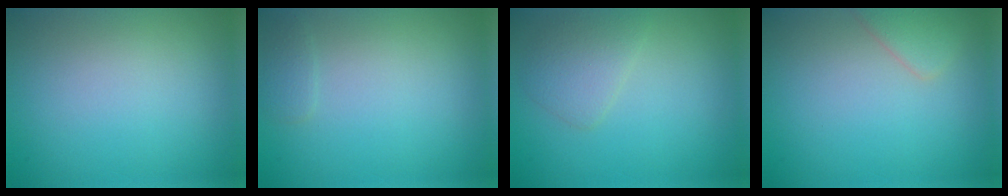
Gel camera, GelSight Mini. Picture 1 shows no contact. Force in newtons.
{"total": 0.8, "press": 0.8, "slide": 0.1}
{"total": 2.2, "press": 2.2, "slide": 0.0}
{"total": 1.9, "press": 1.9, "slide": 0.2}